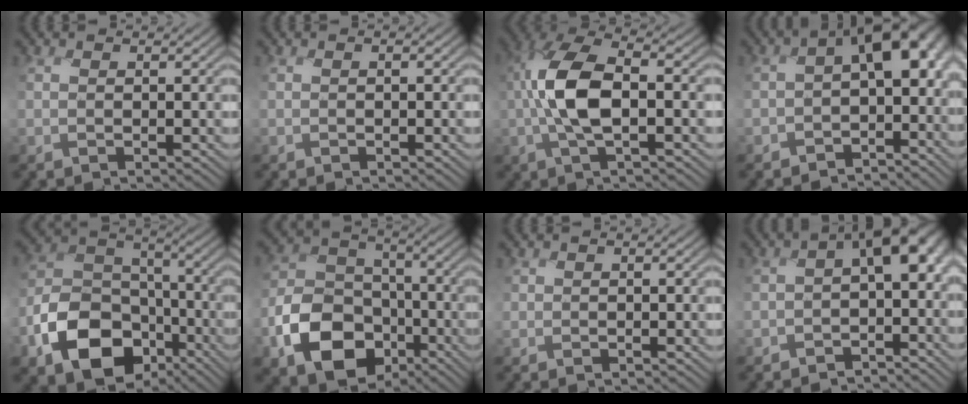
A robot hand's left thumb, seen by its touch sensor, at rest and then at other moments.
{"total": 0.8, "force": [-0.2, 0.4, 0.6], "torque": [-0.013, 0.001, -0.003]}
{"total": 9.3, "force": [-1.1, 4.2, 8.3], "torque": [-0.185, 0.011, -0.028]}
{"total": 9.7, "force": [-2.0, 6.5, 6.9], "torque": [-0.110, -0.023, -0.044]}
{"total": 13.5, "force": [-7.2, 9.3, 6.6], "torque": [-0.135, -0.038, -0.138]}
{"total": 12.4, "force": [-6.3, 8.9, 5.8], "torque": [-0.121, -0.033, -0.124]}
{"total": 0.6, "force": [-0.2, 0.5, -0.1], "torque": [0.003, -0.001, -0.006]}
{"total": 7.9, "force": [-1.8, 5.1, 5.7], "torque": [-0.093, -0.016, -0.039]}